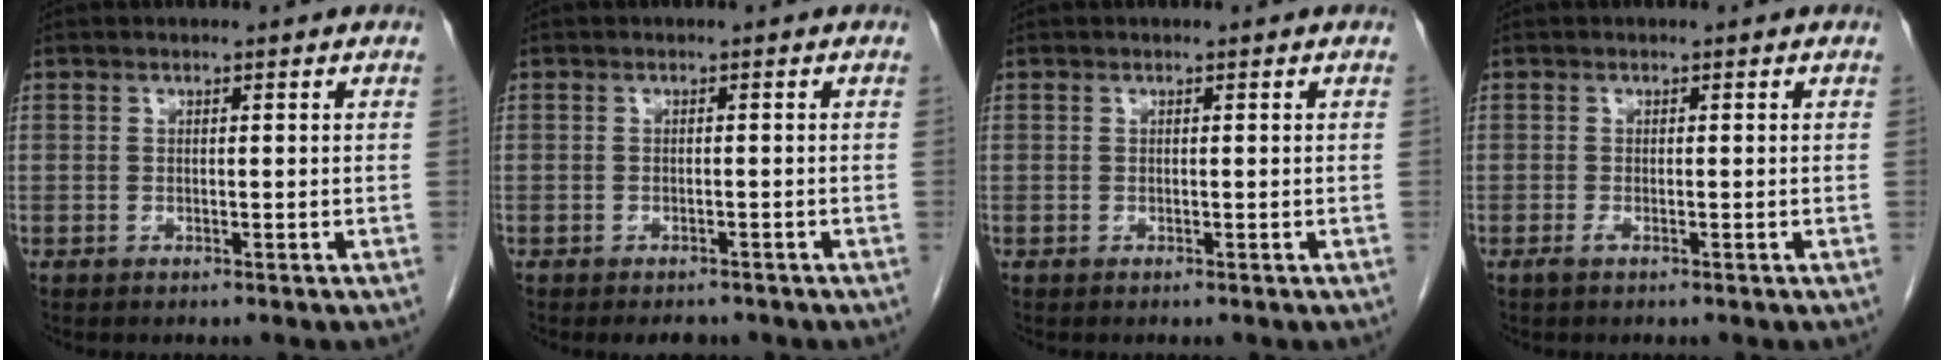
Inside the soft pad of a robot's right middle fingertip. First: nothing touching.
{"total": 2.6, "force": [-2.1, 1.2, 0.8], "torque": [-0.010, 0.000, -0.025]}
{"total": 0.0}
{"total": 0.7, "force": [-0.4, 0.0, 0.6], "torque": [-0.012, -0.001, -0.008]}